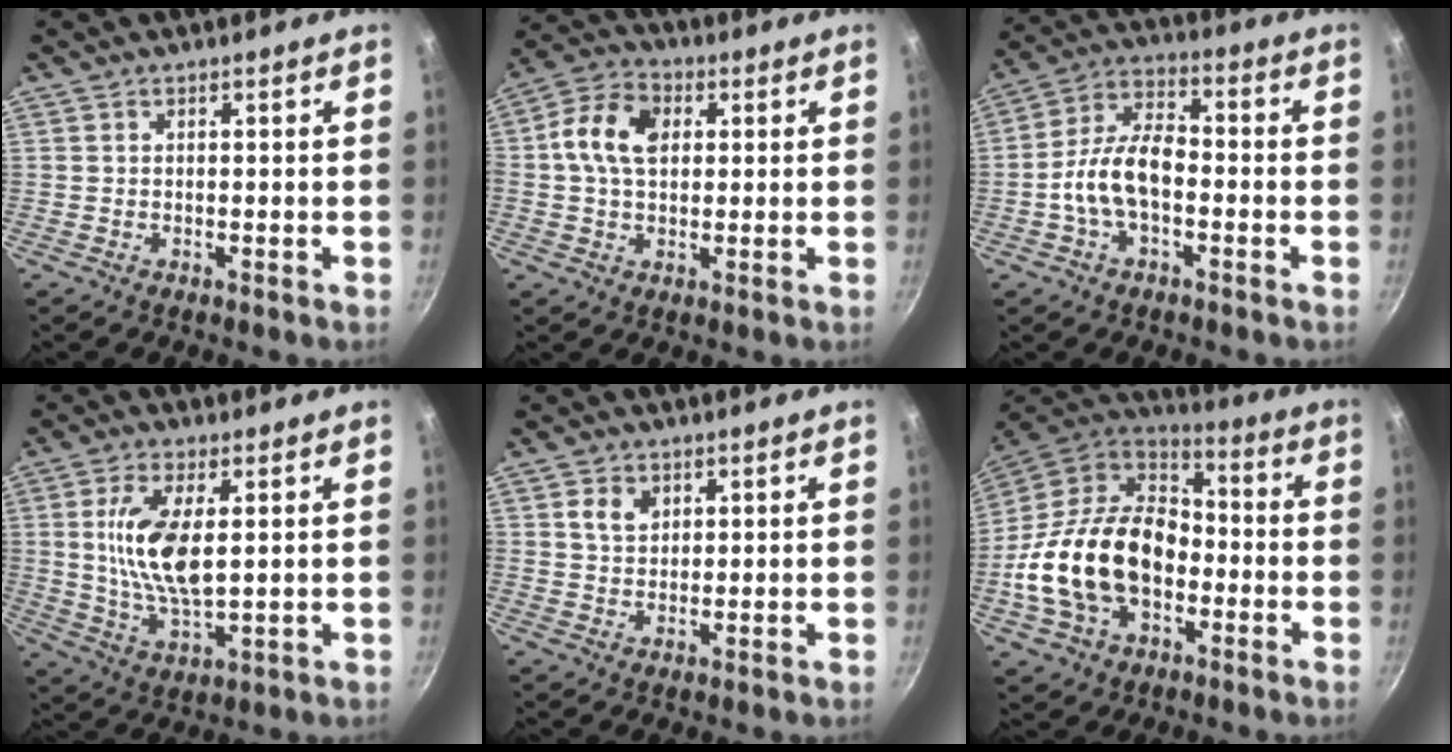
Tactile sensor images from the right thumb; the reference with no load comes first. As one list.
[{"total": 10.5, "force": [1.7, 7.2, 7.4], "torque": [-0.121, 0.015, 0.014]}, {"total": 11.0, "force": [-2.5, 6.2, 8.8], "torque": [-0.143, 0.044, -0.057]}, {"total": 12.2, "force": [2.1, 5.3, 10.8], "torque": [-0.205, -0.011, 0.045]}, {"total": 4.2, "force": [1.6, 3.2, 2.3], "torque": [-0.026, -0.003, 0.028]}, {"total": 23.5, "force": [-4.7, 16.1, 16.4], "torque": [-0.282, 0.047, -0.089]}]